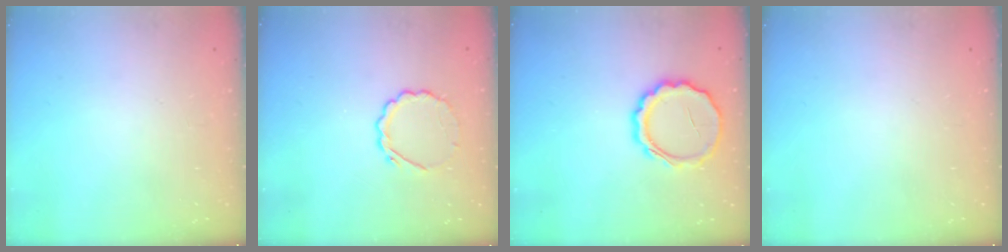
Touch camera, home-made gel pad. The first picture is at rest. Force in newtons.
{"total": 4.9, "press": 4.6, "slide": 1.5}
{"total": 8.5, "press": 8.4, "slide": 0.5}
{"total": 0.0}